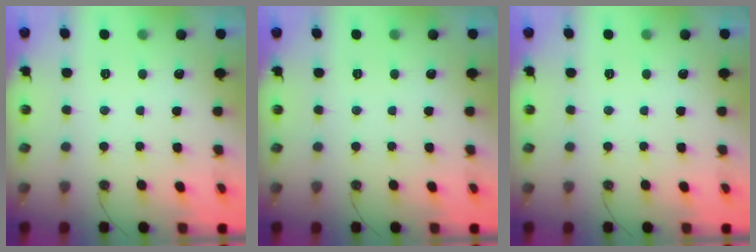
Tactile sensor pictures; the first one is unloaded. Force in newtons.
{"total": 0.0}
{"total": 0.0}